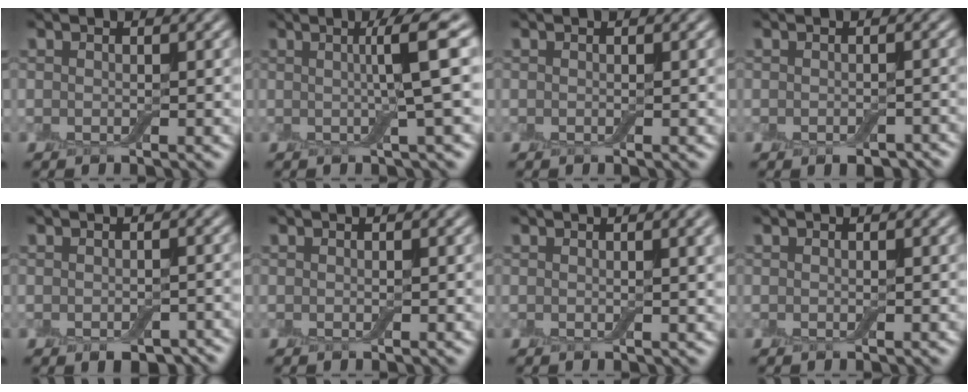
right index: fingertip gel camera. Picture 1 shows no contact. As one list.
[{"total": 4.9, "force": [0.7, 0.4, 4.9], "torque": [-0.071, 0.008, 0.009]}, {"total": 0.0}, {"total": 1.9, "force": [-1.2, 1.0, 1.1], "torque": [-0.016, -0.003, -0.013]}, {"total": 2.8, "force": [-1.7, 1.4, 1.7], "torque": [-0.022, -0.006, -0.017]}, {"total": 0.0}, {"total": 2.8, "force": [1.0, 0.9, 2.5], "torque": [-0.021, 0.006, 0.011]}, {"total": 0.0}]